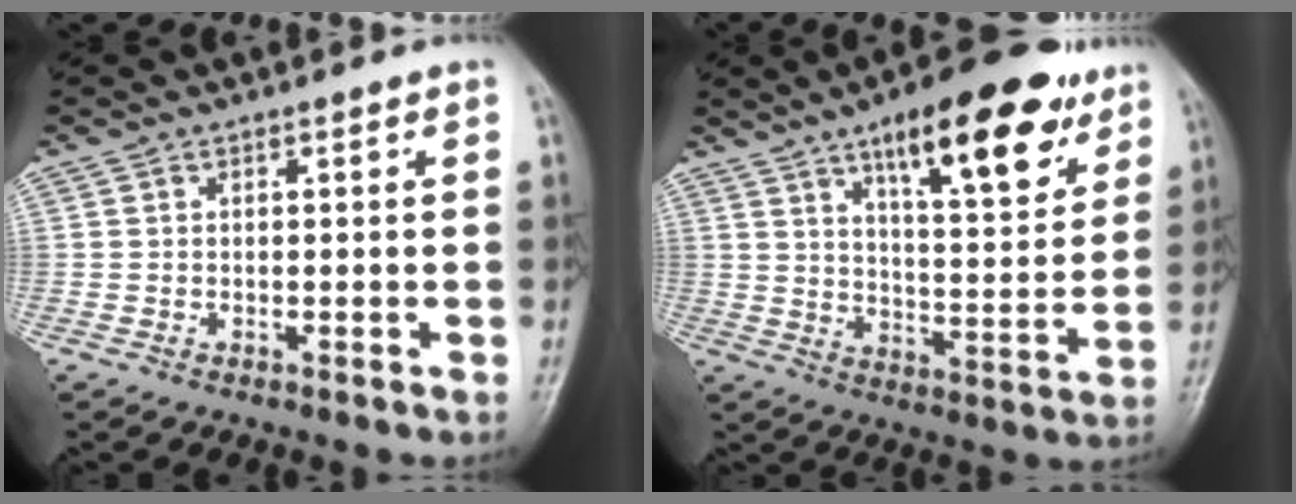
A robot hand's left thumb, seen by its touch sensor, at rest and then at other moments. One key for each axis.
{"total": 18.8, "fx": 10.8, "fy": 6.3, "fz": 14.0, "tx": -0.166, "ty": -0.045, "tz": 0.163}